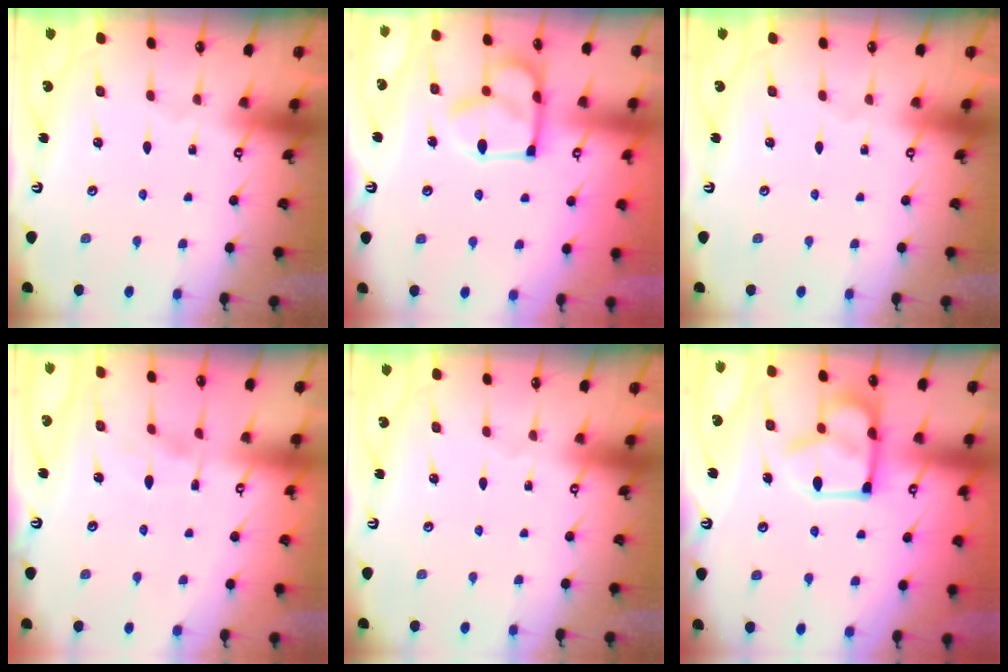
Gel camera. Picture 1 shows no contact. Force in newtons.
{"total": 11.9, "press": 11.8, "slide": 0.7}
{"total": 0.0}
{"total": 0.9, "press": 0.6, "slide": 0.7}
{"total": 0.0}
{"total": 14.5, "press": 14.4, "slide": 1.6}